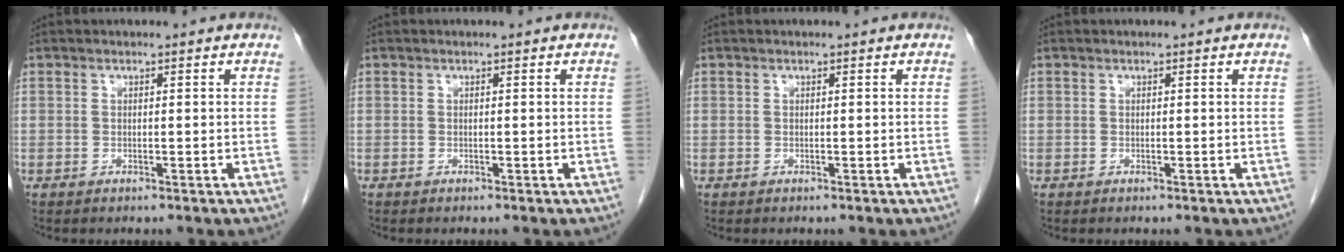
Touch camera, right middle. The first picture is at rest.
{"total": 0.0}
{"total": 0.0}
{"total": 0.0}